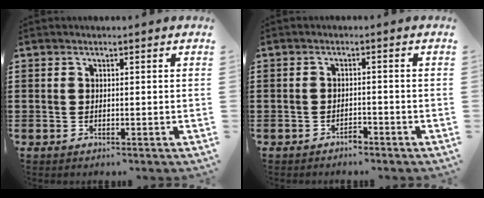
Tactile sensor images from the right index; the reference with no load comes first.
{"total": 1.6, "force": [-1.5, 0.4, 0.4], "torque": [-0.014, 0.000, -0.031]}